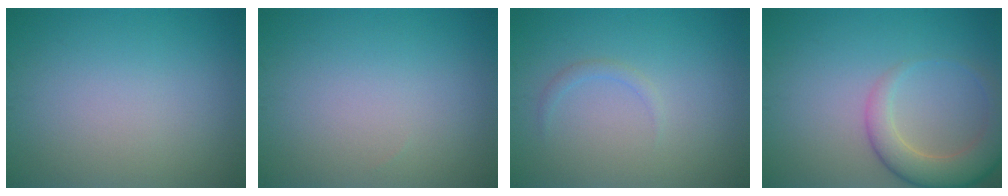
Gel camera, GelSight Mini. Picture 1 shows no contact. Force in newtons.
{"total": 0.0}
{"total": 0.9, "press": 0.9, "slide": 0.1}
{"total": 4.8, "press": 4.8, "slide": 0.4}